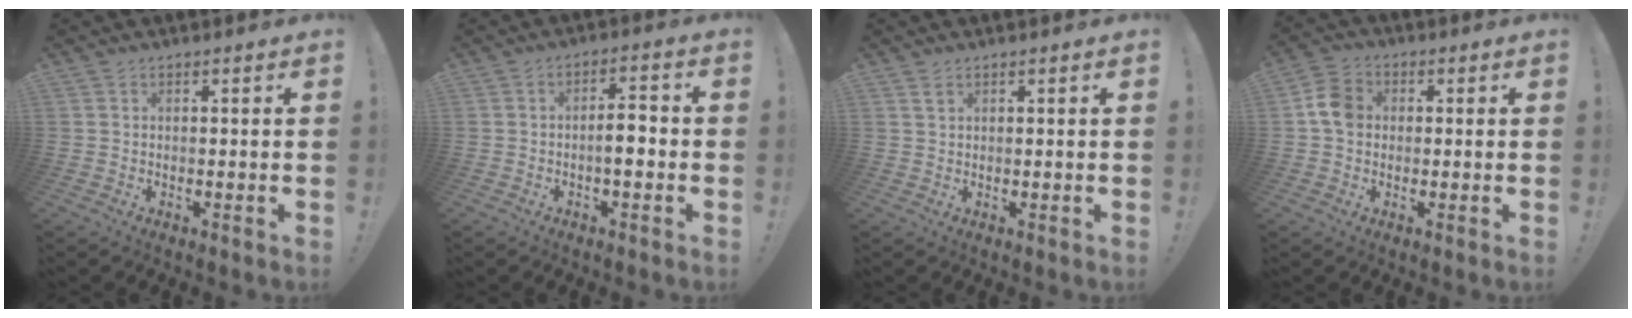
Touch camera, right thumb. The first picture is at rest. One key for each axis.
{"total": 5.9, "fx": -1.5, "fy": 2.0, "fz": 5.3, "tx": -0.079, "ty": 0.009, "tz": -0.030}
{"total": 1.5, "fx": 1.0, "fy": 0.8, "fz": 0.8, "tx": -0.012, "ty": -0.003, "tz": 0.018}
{"total": 7.8, "fx": 0.5, "fy": 6.3, "fz": 4.6, "tx": -0.072, "ty": 0.016, "tz": 0.013}